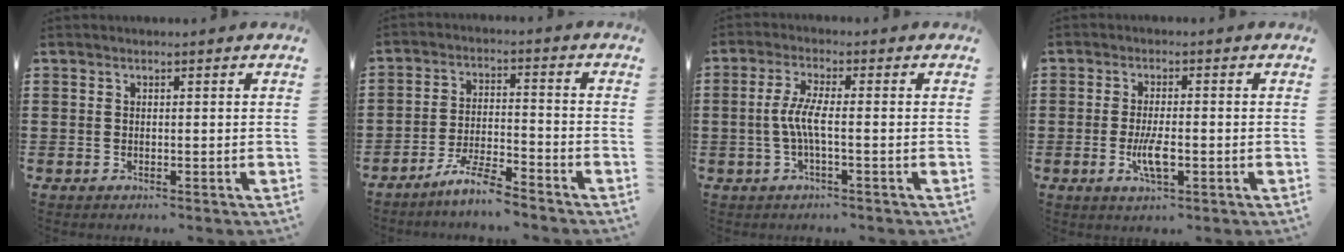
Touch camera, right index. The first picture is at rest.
{"total": 6.1, "force": [-5.5, 0.3, 2.7], "torque": [-0.065, -0.005, -0.106]}
{"total": 4.7, "force": [-0.8, 0.7, 4.5], "torque": [-0.105, -0.007, -0.025]}
{"total": 4.7, "force": [-1.2, 1.3, 4.4], "torque": [-0.086, -0.003, -0.024]}